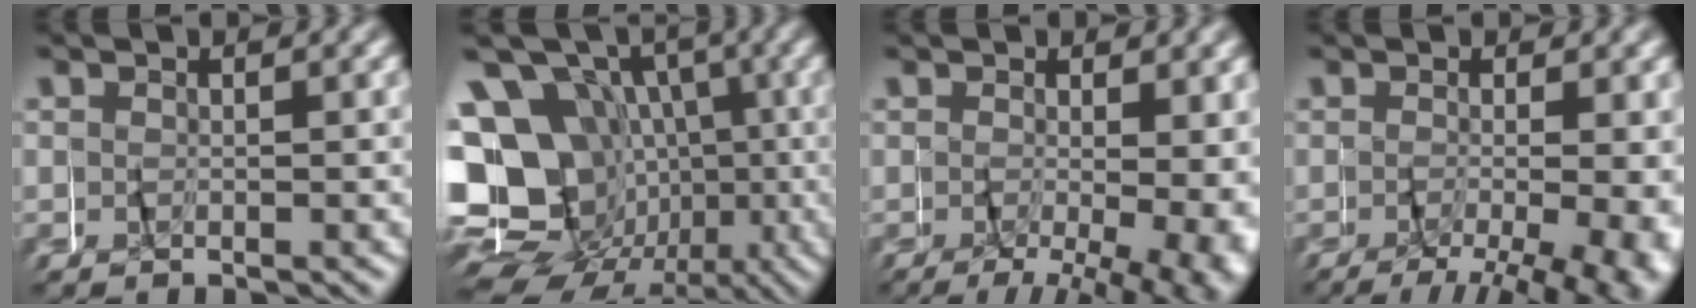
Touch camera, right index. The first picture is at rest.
{"total": 14.5, "force": [-2.5, 12.1, 7.5], "torque": [-0.163, -0.049, -0.047]}
{"total": 7.5, "force": [-2.0, 2.7, 6.7], "torque": [-0.088, -0.021, -0.019]}
{"total": 7.5, "force": [-2.8, 2.5, 6.6], "torque": [-0.092, -0.026, -0.030]}